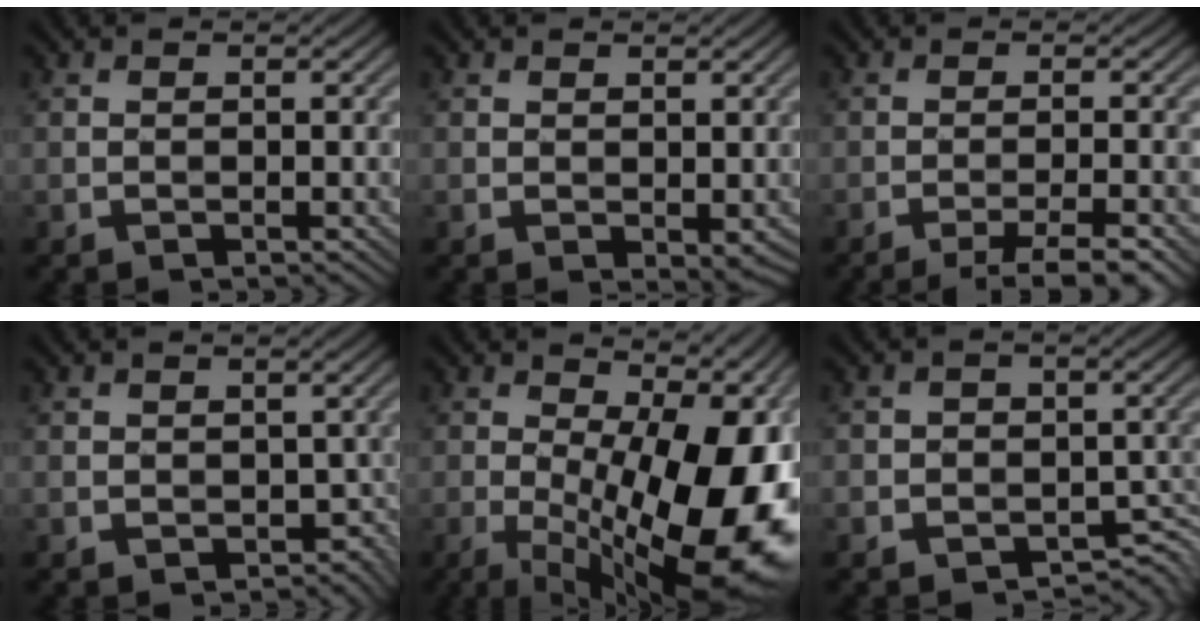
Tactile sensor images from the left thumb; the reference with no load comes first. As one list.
[{"total": 1.1, "force": [0.3, 0.7, 0.8], "torque": [-0.014, -0.003, 0.010]}, {"total": 4.4, "force": [-2.9, 0.4, 3.3], "torque": [-0.044, 0.012, -0.054]}, {"total": 2.6, "force": [-1.3, 2.2, 0.5], "torque": [-0.007, -0.002, -0.012]}, {"total": 20.0, "force": [-3.8, 8.3, 17.8], "torque": [-0.232, -0.008, -0.054]}, {"total": 4.1, "force": [-2.5, 3.0, 1.1], "torque": [0.000, 0.002, -0.038]}]